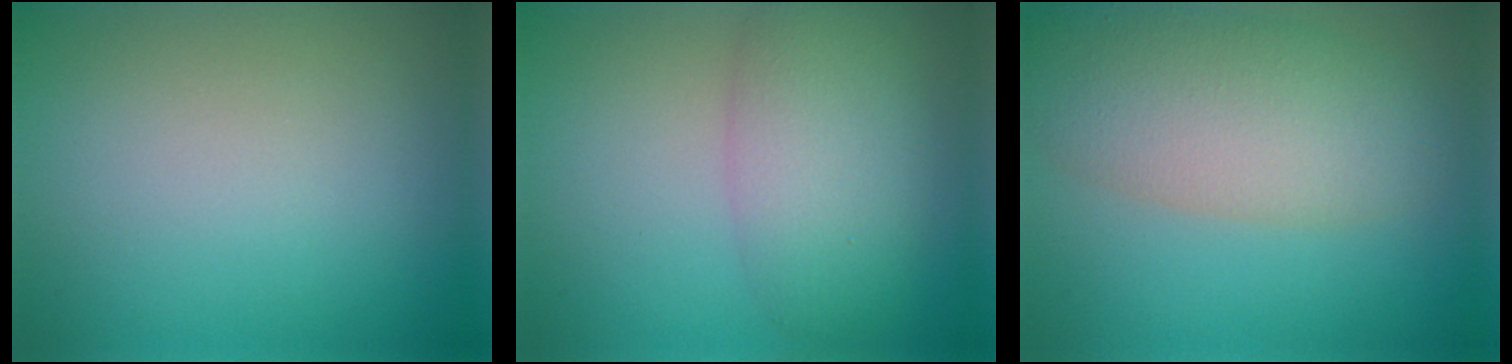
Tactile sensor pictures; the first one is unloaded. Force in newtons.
{"total": 5.7, "press": 5.7, "slide": 0.1}
{"total": 7.3, "press": 7.3, "slide": 0.5}